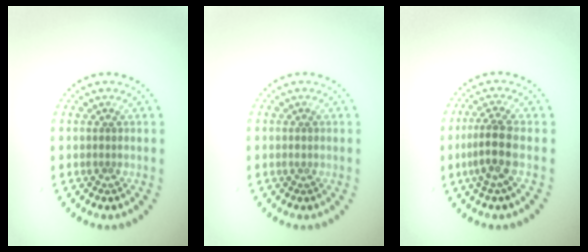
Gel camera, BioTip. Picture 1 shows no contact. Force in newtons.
{"total": 0.6, "press": 0.6, "slide": 0.1}
{"total": 3.0, "press": 2.5, "slide": 1.7}